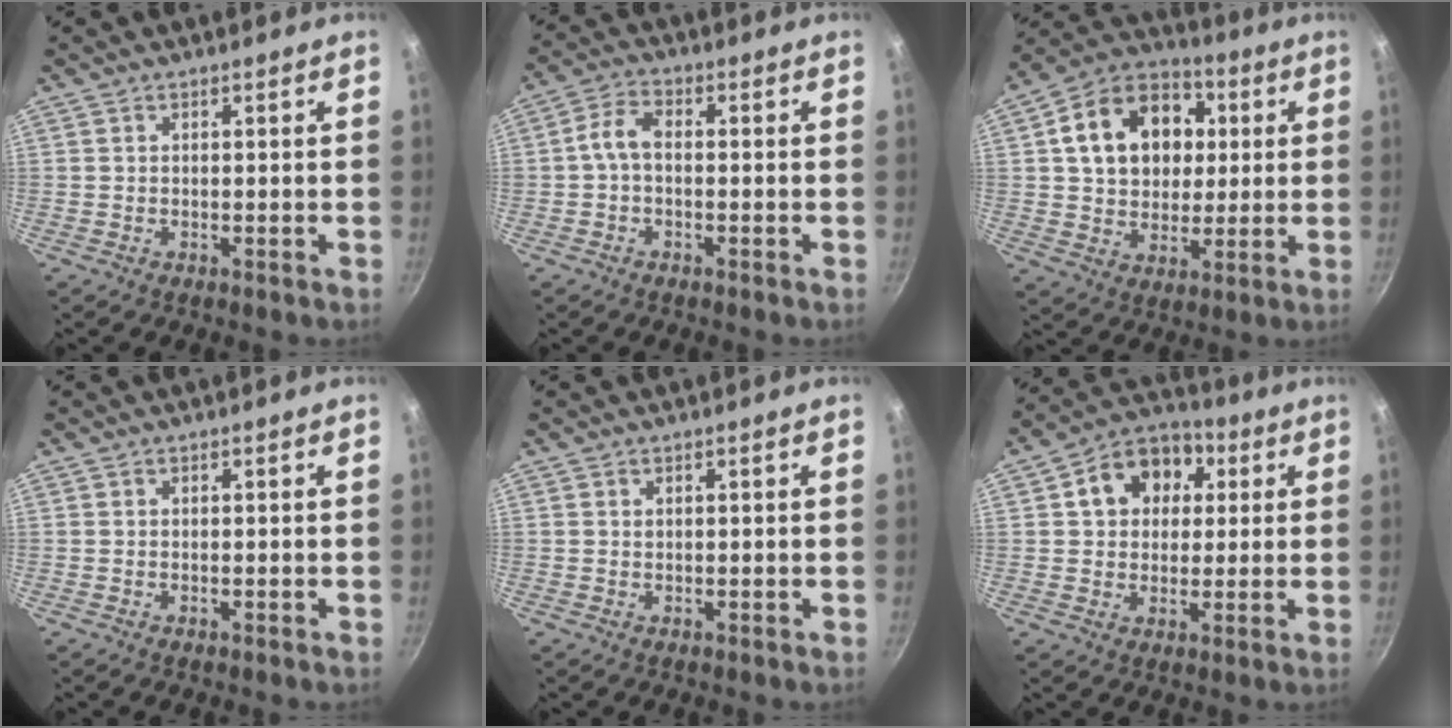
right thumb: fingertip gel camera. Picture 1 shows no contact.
{"total": 4.8, "force": [-0.5, 2.8, 3.9], "torque": [-0.076, 0.026, -0.017]}
{"total": 18.1, "force": [3.7, 13.9, 11.0], "torque": [-0.152, 0.021, 0.055]}
{"total": 0.0}
{"total": 0.0}
{"total": 12.3, "force": [3.4, 9.8, 6.7], "torque": [-0.073, 0.018, 0.038]}